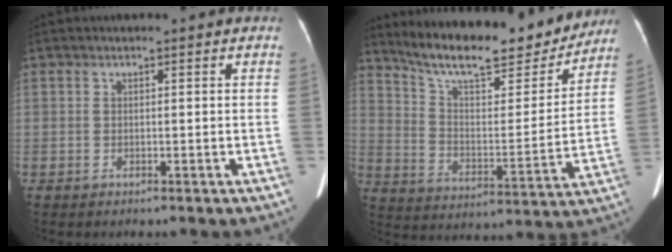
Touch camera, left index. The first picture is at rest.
{"total": 21.7, "force": [19.0, 4.3, 9.6], "torque": [-0.156, -0.011, 0.285]}